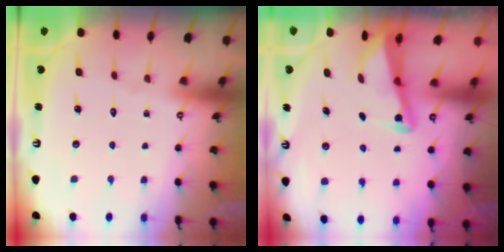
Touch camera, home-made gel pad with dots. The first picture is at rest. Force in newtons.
{"total": 3.0, "press": 3.0, "slide": 0.4}